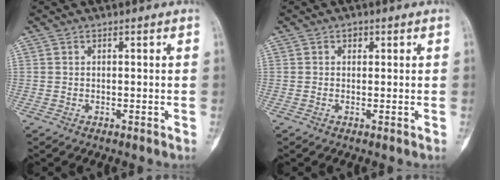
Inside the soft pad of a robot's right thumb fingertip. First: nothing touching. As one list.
[{"total": 0.9, "force": [0.4, 0.7, 0.4], "torque": [0.003, 0.002, 0.004]}]